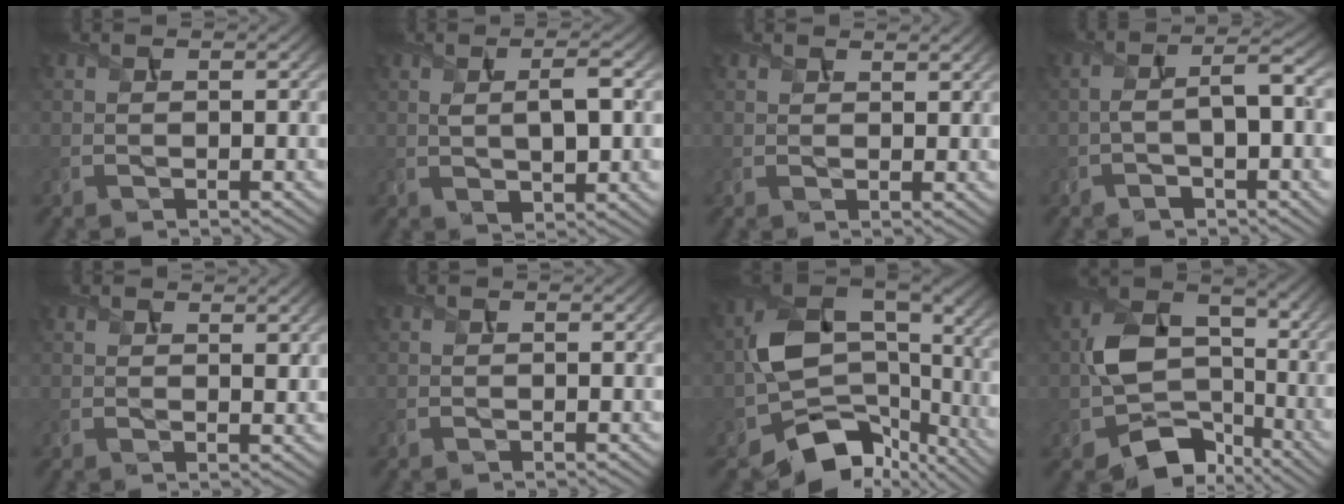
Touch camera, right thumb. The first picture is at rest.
{"total": 6.1, "force": [0.7, 2.3, 5.6], "torque": [-0.102, -0.001, 0.016]}
{"total": 1.4, "force": [1.2, 0.6, 0.5], "torque": [-0.012, 0.001, 0.025]}
{"total": 6.8, "force": [-1.1, 2.6, 6.2], "torque": [-0.112, 0.003, -0.019]}
{"total": 1.6, "force": [1.1, 0.6, 0.9], "torque": [-0.019, -0.004, 0.024]}
{"total": 0.0}
{"total": 14.5, "force": [-5.0, 10.0, 9.2], "torque": [-0.152, -0.030, -0.086]}
{"total": 11.0, "force": [-4.3, 7.6, 6.7], "torque": [-0.121, -0.005, -0.088]}